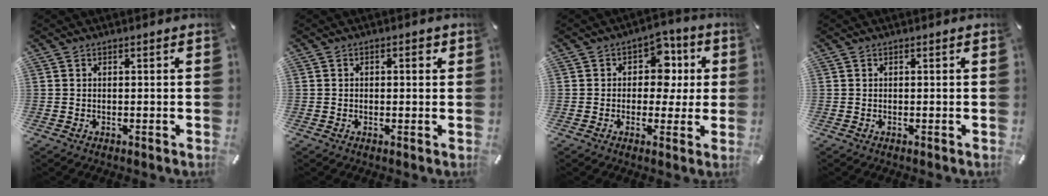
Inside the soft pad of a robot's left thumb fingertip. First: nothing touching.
{"total": 1.8, "force": [0.2, 1.0, 1.4], "torque": [-0.028, 0.008, 0.001]}
{"total": 9.3, "force": [1.6, 7.4, 5.4], "torque": [-0.063, 0.000, 0.024]}
{"total": 0.0}